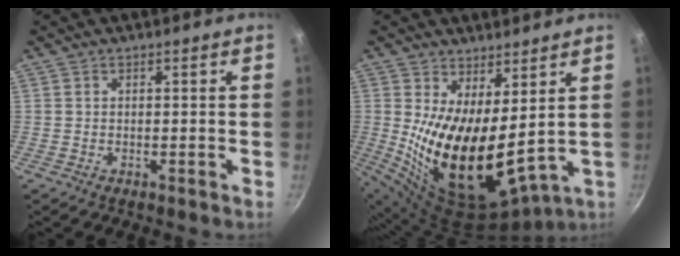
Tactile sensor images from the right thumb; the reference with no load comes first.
{"total": 16.4, "force": [3.2, 7.7, 14.1], "torque": [-0.241, -0.054, 0.073]}